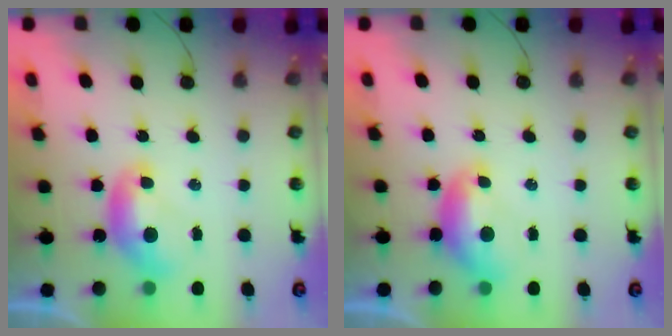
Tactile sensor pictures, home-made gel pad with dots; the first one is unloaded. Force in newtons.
{"total": 0.6, "press": 0.4, "slide": 0.4}